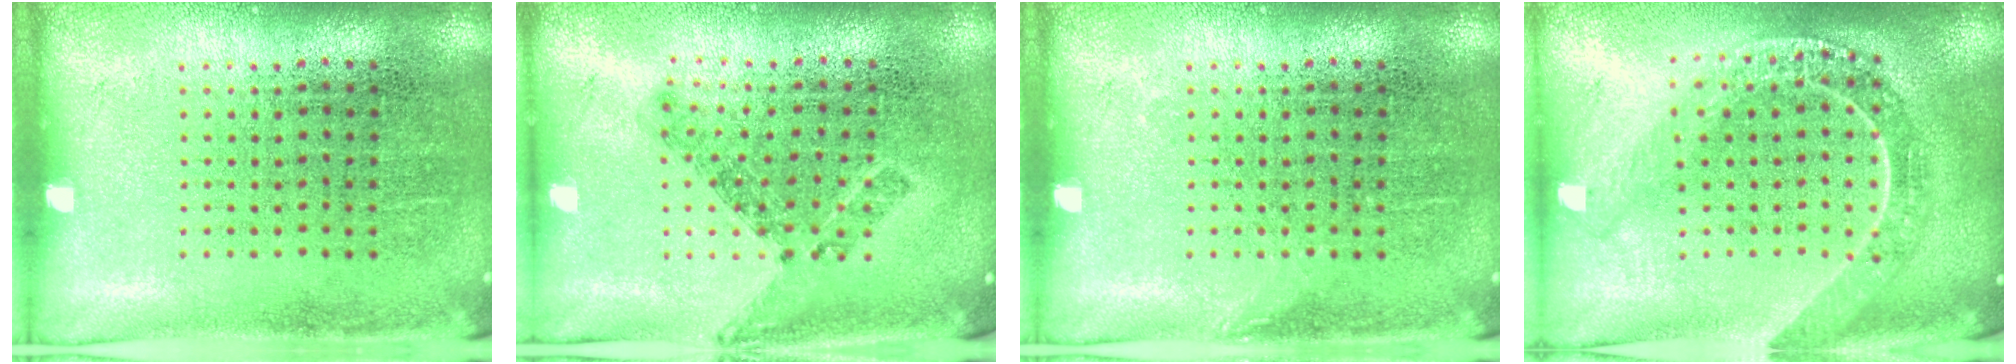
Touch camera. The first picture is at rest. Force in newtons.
{"total": 0.9, "press": 0.8, "slide": 0.4}
{"total": 0.6, "press": 0.5, "slide": 0.1}
{"total": 2.3, "press": 1.9, "slide": 1.2}